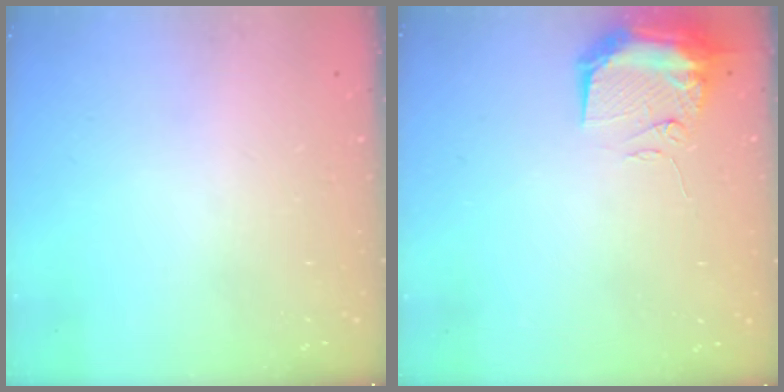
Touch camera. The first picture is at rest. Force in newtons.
{"total": 10.2, "press": 10.1, "slide": 1.7}